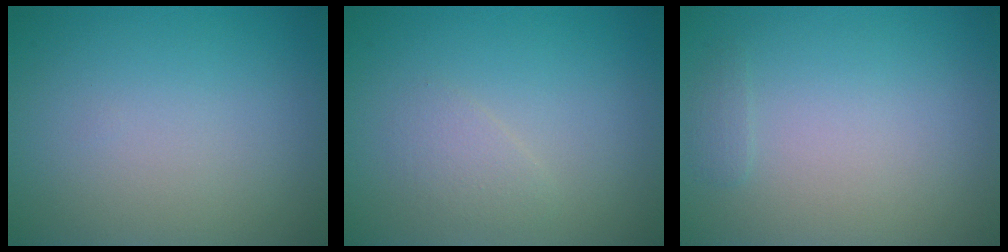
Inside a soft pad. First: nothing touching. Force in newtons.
{"total": 1.4, "press": 1.4, "slide": 0.0}
{"total": 0.7, "press": 0.7, "slide": 0.1}